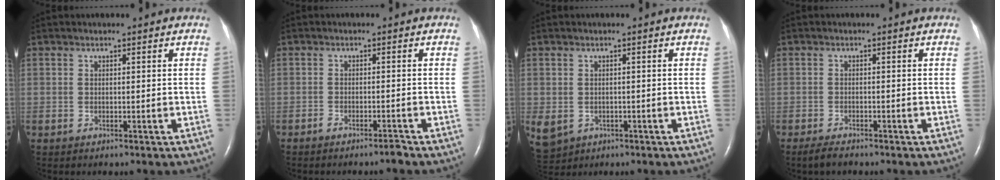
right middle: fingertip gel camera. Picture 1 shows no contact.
{"total": 1.4, "force": [-1.3, 0.0, 0.5], "torque": [-0.012, -0.001, -0.023]}
{"total": 10.0, "force": [-3.3, 8.5, 4.3], "torque": [-0.133, -0.001, -0.038]}
{"total": 2.2, "force": [-1.9, 0.6, 1.1], "torque": [-0.032, -0.006, -0.031]}